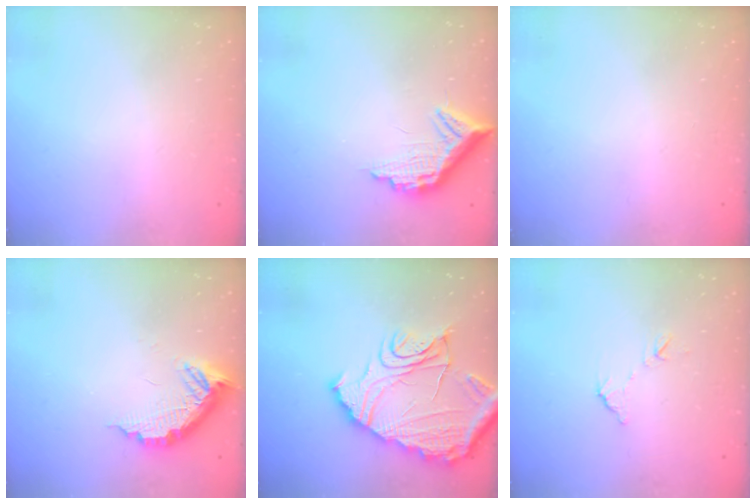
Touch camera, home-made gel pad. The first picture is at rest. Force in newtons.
{"total": 12.5, "press": 12.5, "slide": 0.7}
{"total": 0.0}
{"total": 12.1, "press": 12.1, "slide": 0.6}
{"total": 22.3, "press": 22.1, "slide": 2.6}
{"total": 7.0, "press": 6.9, "slide": 0.3}